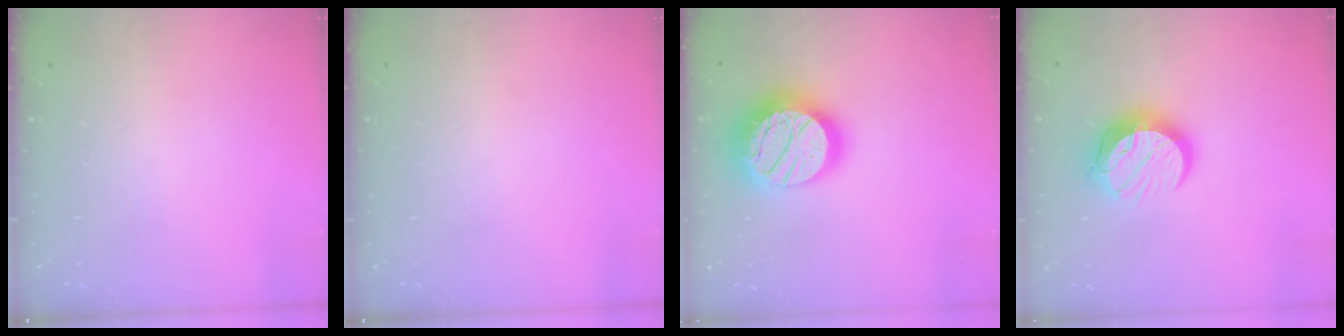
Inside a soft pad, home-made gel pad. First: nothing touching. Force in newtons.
{"total": 0.0}
{"total": 22.5, "press": 22.4, "slide": 1.5}
{"total": 11.2, "press": 11.2, "slide": 0.9}